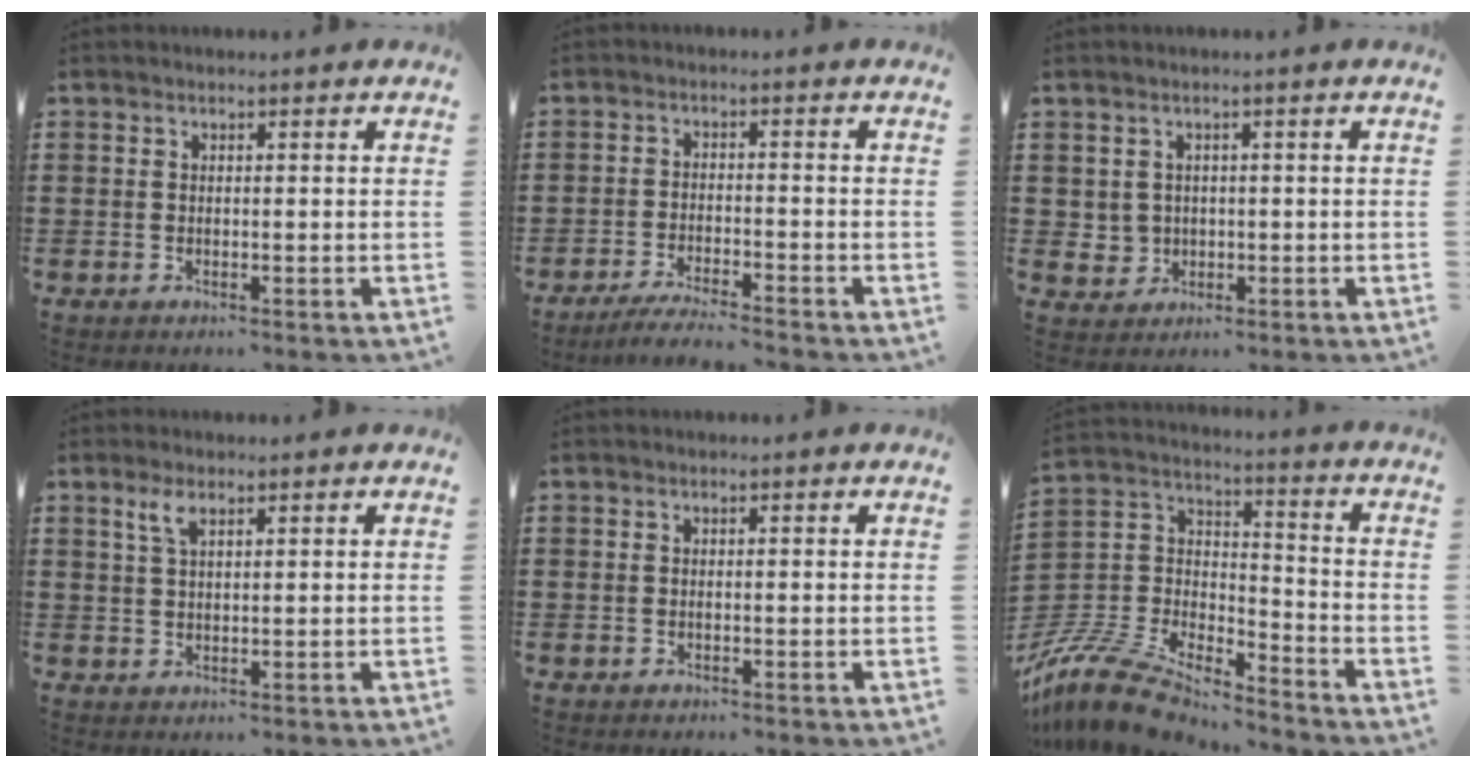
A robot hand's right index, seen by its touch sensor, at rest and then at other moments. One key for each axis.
{"total": 3.7, "fx": -3.5, "fy": -0.3, "fz": 1.1, "tx": -0.026, "ty": -0.007, "tz": -0.071}
{"total": 2.1, "fx": 0.1, "fy": 2.1, "fz": 0.4, "tx": -0.017, "ty": 0.007, "tz": 0.000}
{"total": 2.7, "fx": 1.5, "fy": 0.9, "fz": 2.0, "tx": -0.044, "ty": 0.005, "tz": 0.026}
{"total": 0.0}
{"total": 10.9, "fx": -10.1, "fy": 2.4, "fz": 3.5, "tx": -0.091, "ty": 0.006, "tz": -0.205}